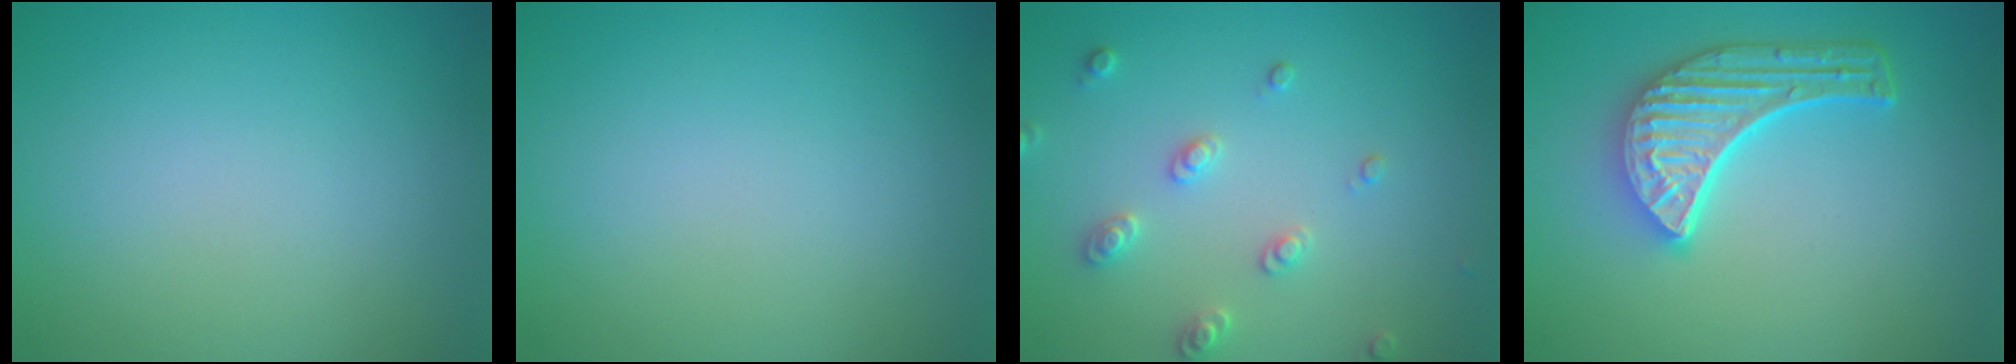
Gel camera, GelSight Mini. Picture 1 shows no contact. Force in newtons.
{"total": 0.0}
{"total": 2.5, "press": 2.4, "slide": 0.7}
{"total": 5.7, "press": 4.3, "slide": 3.6}